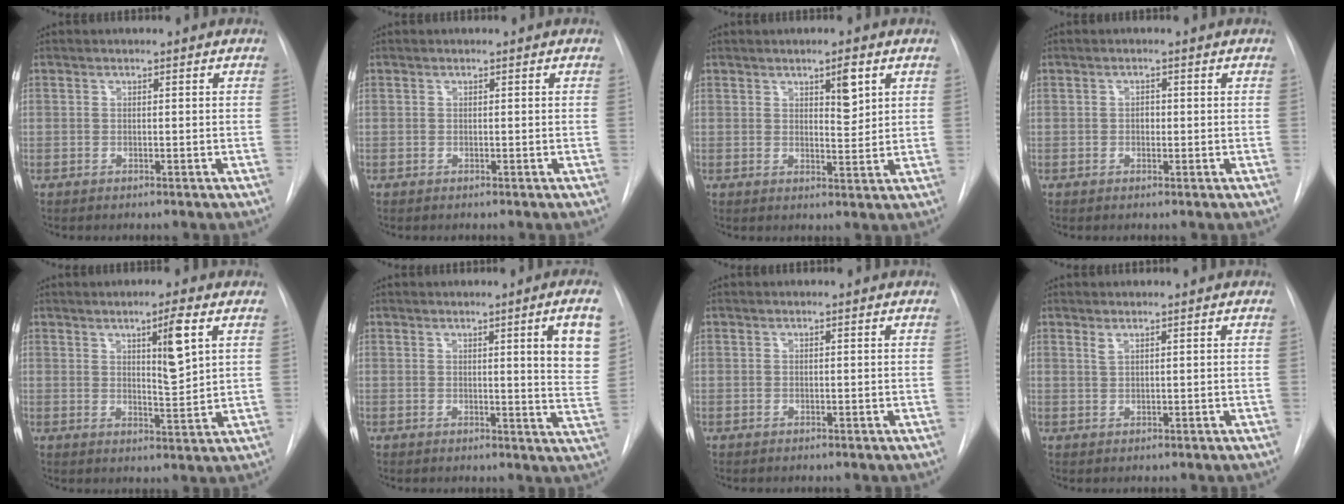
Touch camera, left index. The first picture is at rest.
{"total": 0.0}
{"total": 3.8, "force": [1.9, 1.0, 3.2], "torque": [-0.048, -0.008, 0.031]}
{"total": 1.0, "force": [-0.1, 0.8, 0.7], "torque": [-0.009, 0.003, -0.003]}
{"total": 5.9, "force": [2.6, 0.4, 5.3], "torque": [-0.084, -0.010, 0.042]}
{"total": 8.0, "force": [3.1, 0.0, 7.4], "torque": [-0.080, -0.018, 0.030]}
{"total": 0.0}
{"total": 0.9, "force": [0.7, 0.0, 0.6], "torque": [-0.016, -0.001, 0.018]}